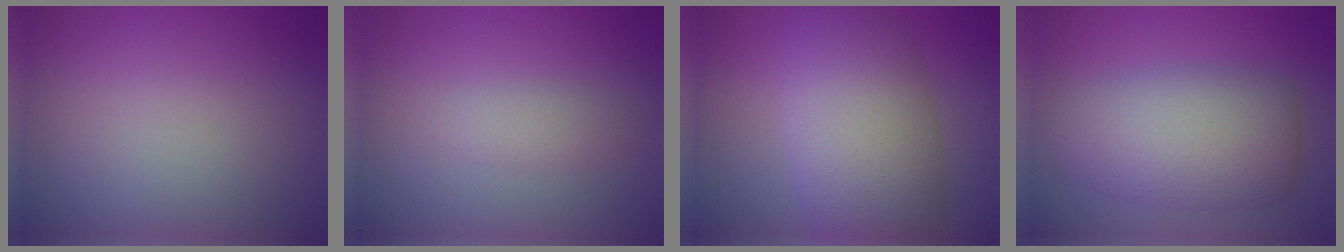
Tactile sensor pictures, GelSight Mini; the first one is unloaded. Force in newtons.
{"total": 1.6, "press": 1.6, "slide": 0.1}
{"total": 9.2, "press": 9.2, "slide": 0.3}
{"total": 7.5, "press": 7.5, "slide": 0.3}